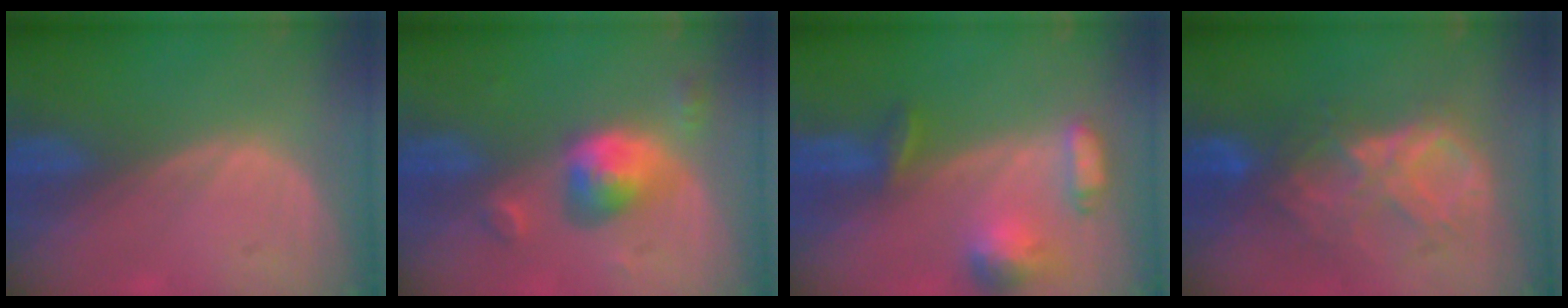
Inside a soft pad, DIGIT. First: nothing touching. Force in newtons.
{"total": 5.7, "press": 5.4, "slide": 1.8}
{"total": 6.8, "press": 6.4, "slide": 2.3}
{"total": 8.9, "press": 7.8, "slide": 4.4}